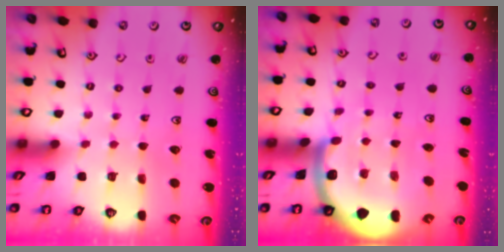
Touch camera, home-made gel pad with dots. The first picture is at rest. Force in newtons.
{"total": 7.8, "press": 7.8, "slide": 1.0}